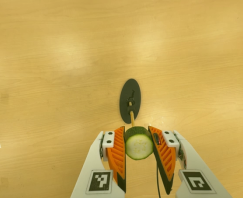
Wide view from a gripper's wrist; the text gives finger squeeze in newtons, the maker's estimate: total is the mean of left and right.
{"total": 10.7, "left": 9.7, "right": 11.7}